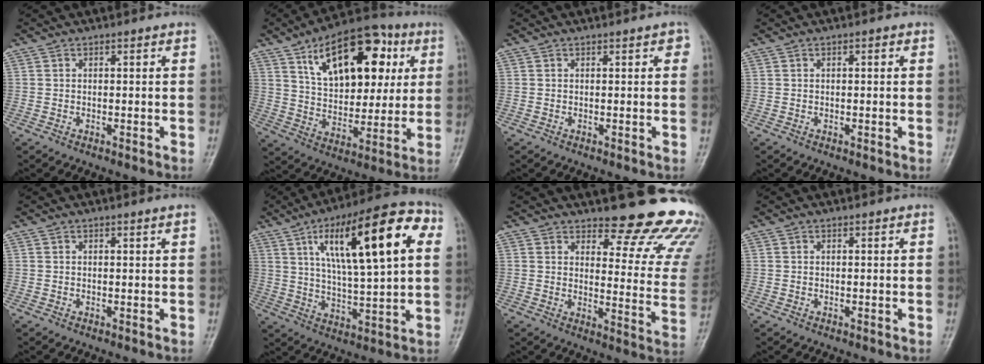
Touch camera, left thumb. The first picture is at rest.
{"total": 21.0, "force": [8.0, 11.7, 15.6], "torque": [-0.189, -0.013, 0.127]}
{"total": 1.0, "force": [0.4, 0.4, 0.9], "torque": [-0.005, 0.003, 0.000]}
{"total": 0.8, "force": [0.2, 0.2, 0.8], "torque": [-0.011, 0.003, -0.001]}
{"total": 0.6, "force": [0.3, -0.4, 0.3], "torque": [-0.013, -0.003, 0.006]}
{"total": 22.1, "force": [7.2, 6.8, 19.7], "torque": [-0.286, 0.005, 0.109]}
{"total": 19.2, "force": [15.8, 5.9, 9.1], "torque": [-0.059, -0.128, 0.175]}
{"total": 0.0}